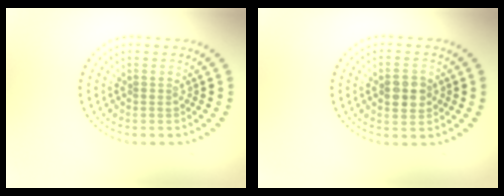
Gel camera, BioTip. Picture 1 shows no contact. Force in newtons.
{"total": 3.3, "press": 3.3, "slide": 0.3}